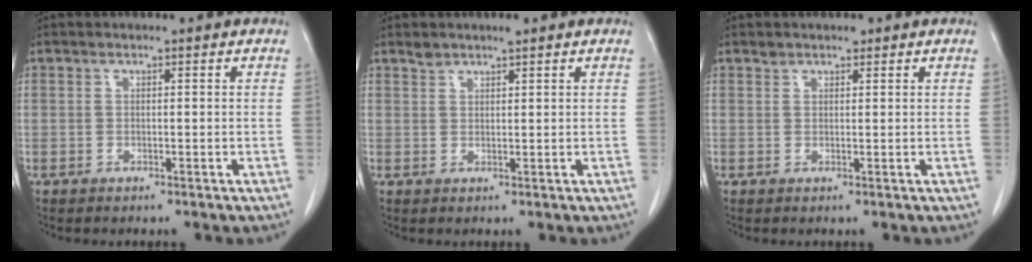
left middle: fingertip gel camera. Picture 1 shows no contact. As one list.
[{"total": 1.7, "force": [1.5, 0.4, 0.7], "torque": [-0.015, 0.006, 0.028]}, {"total": 1.1, "force": [0.9, 0.6, 0.1], "torque": [0.001, 0.001, 0.012]}]